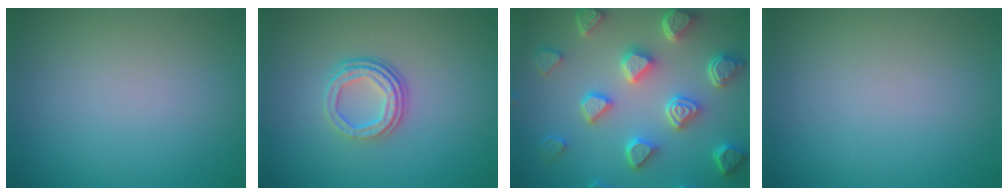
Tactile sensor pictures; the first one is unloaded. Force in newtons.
{"total": 3.5, "press": 2.5, "slide": 2.5}
{"total": 7.3, "press": 6.0, "slide": 4.2}
{"total": 0.0}